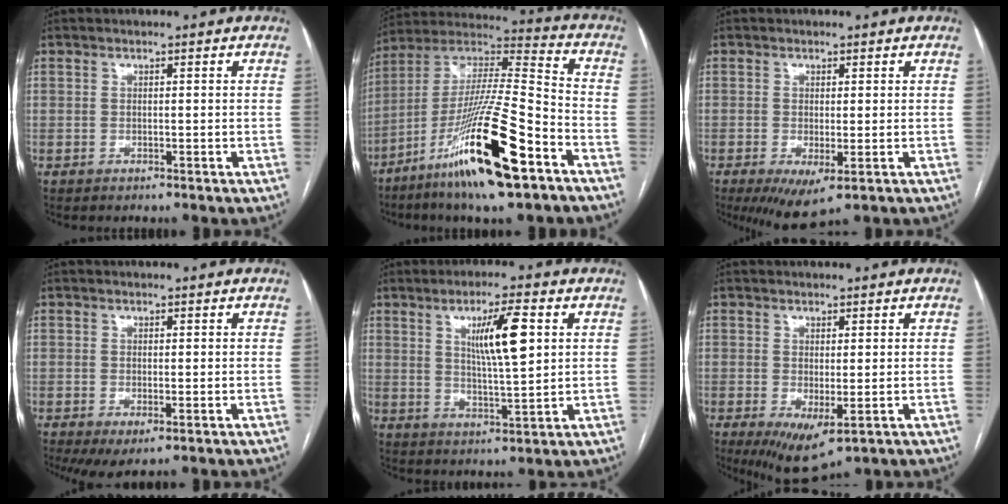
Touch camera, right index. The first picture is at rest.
{"total": 22.1, "force": [-11.2, 2.0, 19.0], "torque": [-0.365, -0.036, -0.198]}
{"total": 5.7, "force": [-2.3, 1.6, 4.9], "torque": [-0.079, -0.018, -0.028]}
{"total": 3.5, "force": [-1.2, 1.2, 3.1], "torque": [-0.049, -0.010, -0.013]}
{"total": 8.8, "force": [2.9, 0.9, 8.3], "torque": [-0.144, 0.000, 0.051]}
{"total": 7.0, "force": [-2.4, 2.4, 6.1], "torque": [-0.099, -0.022, -0.025]}